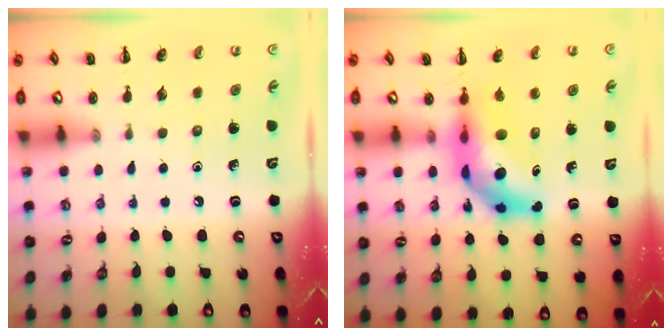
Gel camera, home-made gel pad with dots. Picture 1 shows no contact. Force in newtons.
{"total": 9.6, "press": 9.0, "slide": 3.2}